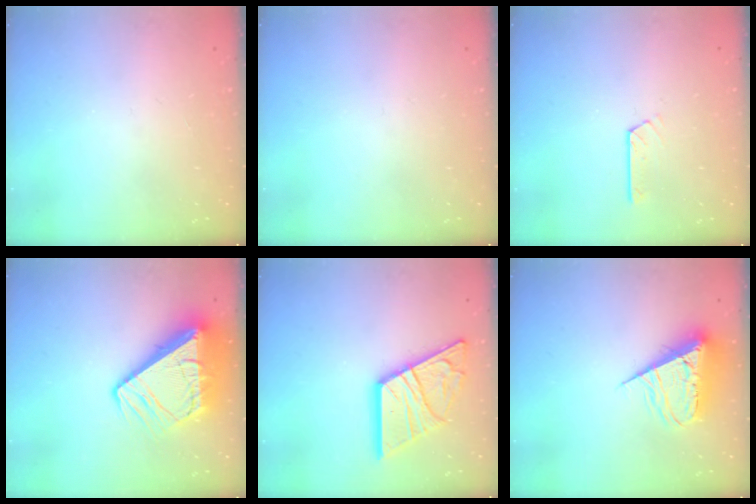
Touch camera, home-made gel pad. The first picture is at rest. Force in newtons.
{"total": 0.0}
{"total": 3.5, "press": 3.5, "slide": 0.3}
{"total": 16.5, "press": 16.4, "slide": 2.2}
{"total": 19.1, "press": 18.9, "slide": 2.2}
{"total": 10.2, "press": 10.2, "slide": 0.6}